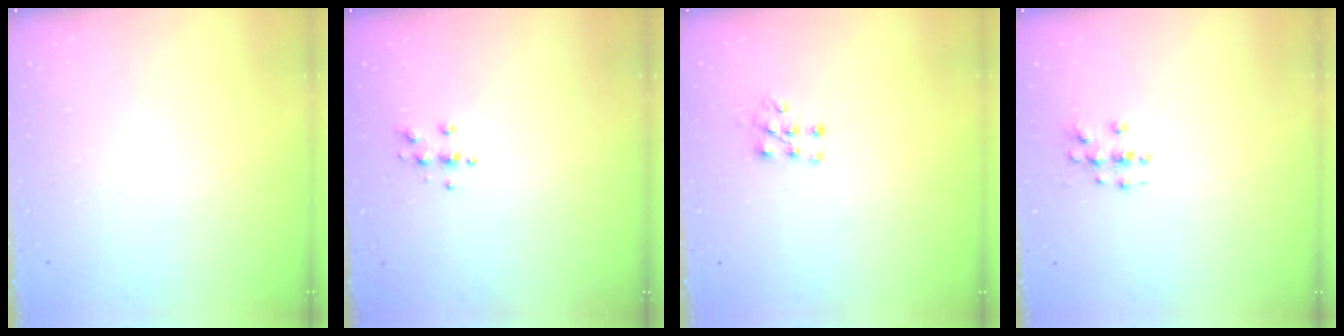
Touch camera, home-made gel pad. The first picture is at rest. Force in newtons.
{"total": 3.9, "press": 3.8, "slide": 0.4}
{"total": 6.0, "press": 6.0, "slide": 0.5}
{"total": 3.0, "press": 3.0, "slide": 0.1}